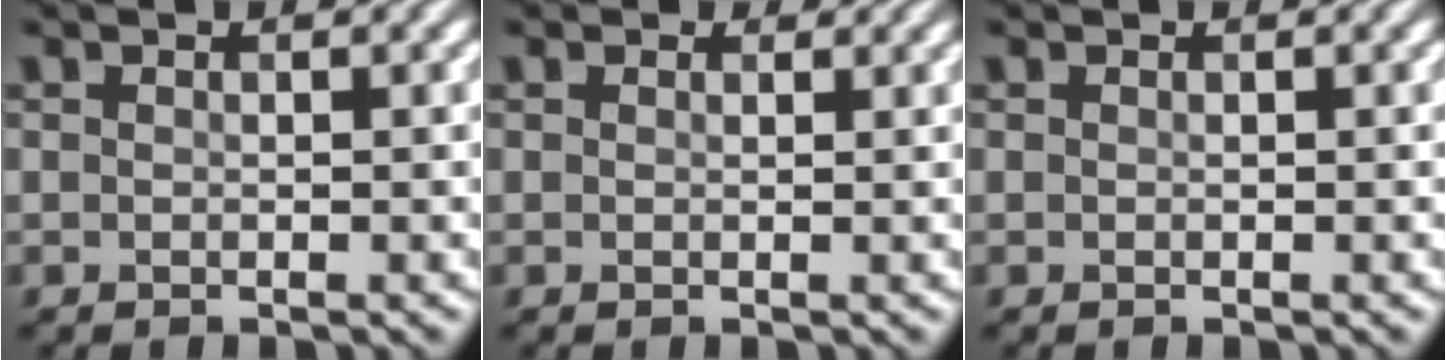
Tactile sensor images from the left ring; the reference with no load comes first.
{"total": 0.9, "force": [0.7, 0.4, 0.2], "torque": [-0.006, -0.006, 0.005]}
{"total": 0.0}